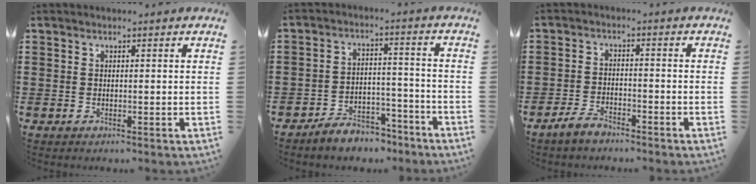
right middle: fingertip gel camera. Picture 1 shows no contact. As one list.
[{"total": 5.4, "force": [-5.2, 1.4, 0.9], "torque": [-0.012, 0.019, -0.103]}, {"total": 3.5, "force": [-3.1, 1.1, 1.4], "torque": [-0.039, 0.005, -0.065]}]